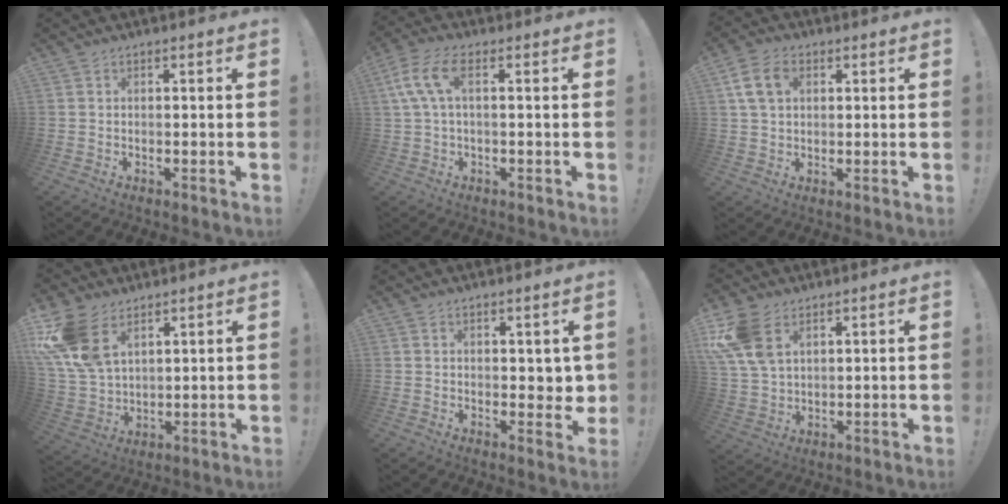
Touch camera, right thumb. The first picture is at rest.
{"total": 8.8, "force": [2.2, 3.5, 7.7], "torque": [-0.168, -0.002, 0.044]}
{"total": 8.4, "force": [2.6, 5.7, 5.6], "torque": [-0.115, 0.006, 0.052]}
{"total": 14.5, "force": [7.5, 9.0, 8.5], "torque": [-0.175, -0.040, 0.148]}
{"total": 3.5, "force": [1.7, 2.6, 1.6], "torque": [-0.014, -0.011, 0.034]}
{"total": 12.8, "force": [5.8, 8.2, 7.9], "torque": [-0.154, -0.021, 0.116]}